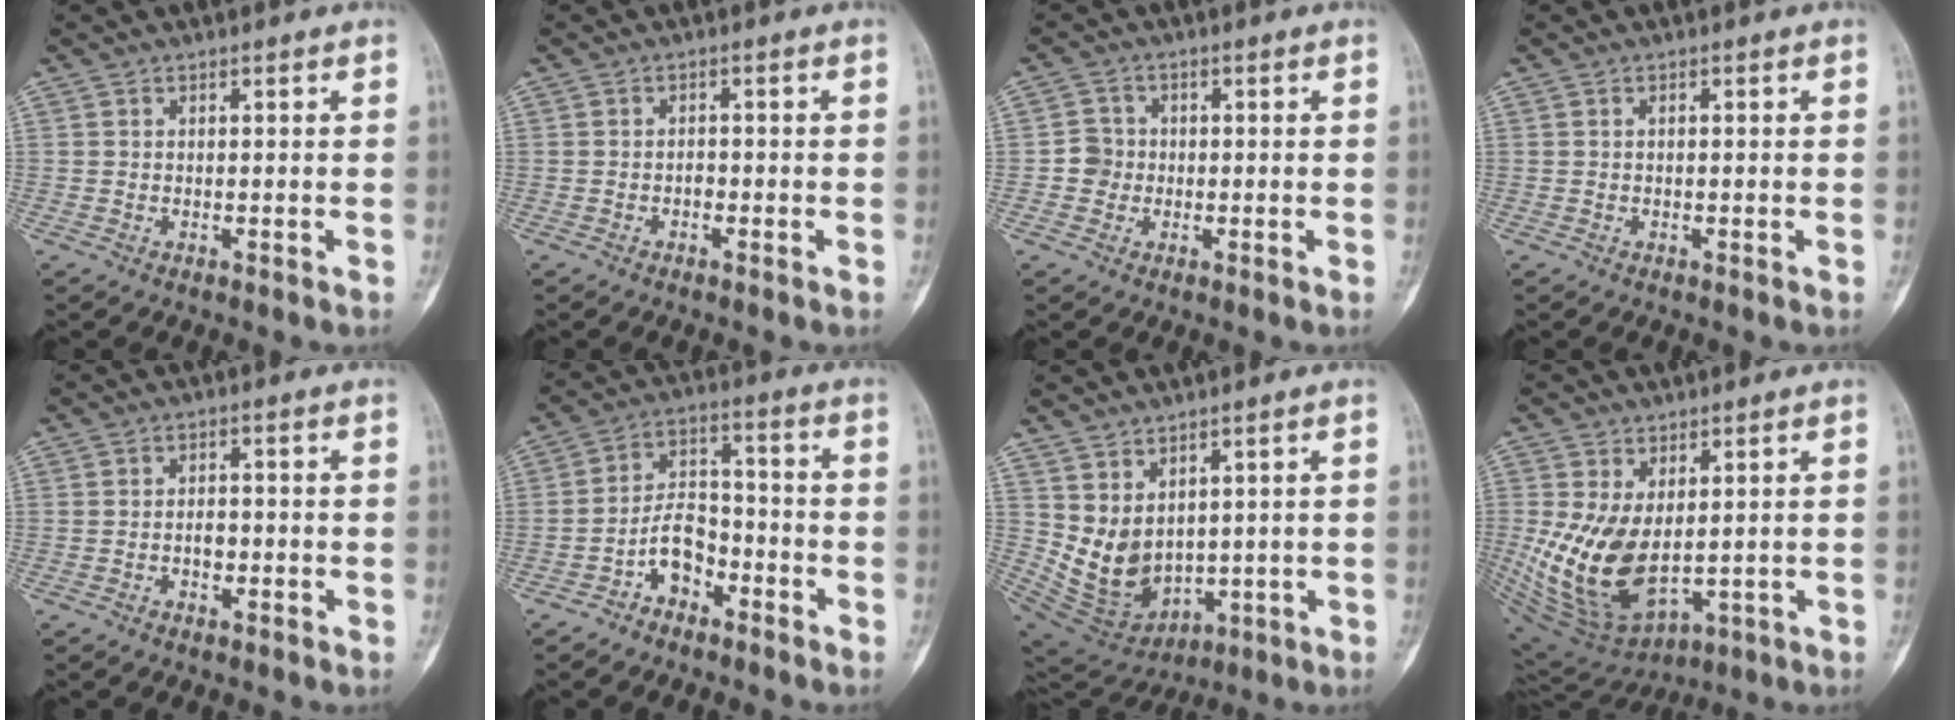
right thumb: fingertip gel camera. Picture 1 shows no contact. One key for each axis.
{"total": 1.3, "fx": -0.6, "fy": 0.8, "fz": 0.8, "tx": -0.008, "ty": 0.005, "tz": -0.013}
{"total": 3.4, "fx": -0.5, "fy": 3.3, "fz": 0.8, "tx": 0.008, "ty": 0.009, "tz": -0.017}
{"total": 0.0}
{"total": 2.7, "fx": -1.0, "fy": 1.7, "fz": 1.8, "tx": -0.023, "ty": 0.010, "tz": -0.019}
{"total": 8.4, "fx": -4.5, "fy": 5.3, "fz": 4.8, "tx": -0.068, "ty": 0.047, "tz": -0.085}
{"total": 10.8, "fx": 1.9, "fy": 7.8, "fz": 7.1, "tx": -0.107, "ty": -0.023, "tz": 0.073}
{"total": 15.3, "fx": 0.1, "fy": 9.2, "fz": 12.2, "tx": -0.220, "ty": -0.016, "tz": 0.030}